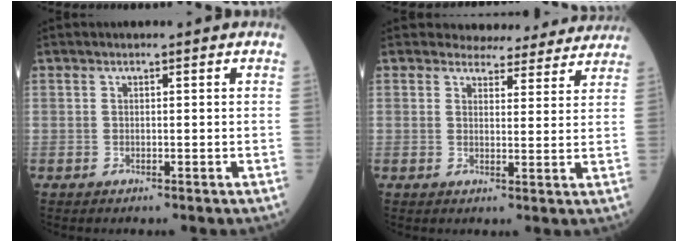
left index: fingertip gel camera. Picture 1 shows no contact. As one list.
[{"total": 9.4, "force": [8.8, 3.1, 0.6], "torque": [0.021, -0.004, 0.082]}]